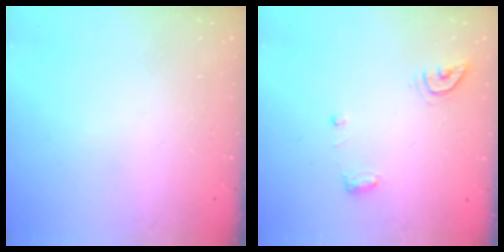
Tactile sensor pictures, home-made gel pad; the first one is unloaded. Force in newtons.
{"total": 6.4, "press": 6.4, "slide": 0.6}